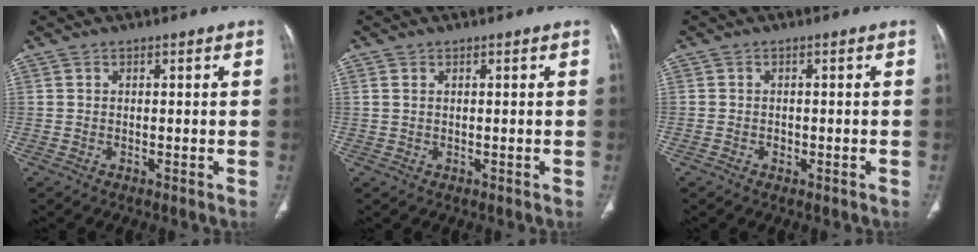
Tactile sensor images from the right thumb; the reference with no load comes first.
{"total": 0.6, "force": [0.3, 0.3, 0.3], "torque": [-0.009, 0.002, 0.007]}
{"total": 0.9, "force": [-0.4, 0.7, 0.4], "torque": [-0.003, 0.006, -0.004]}